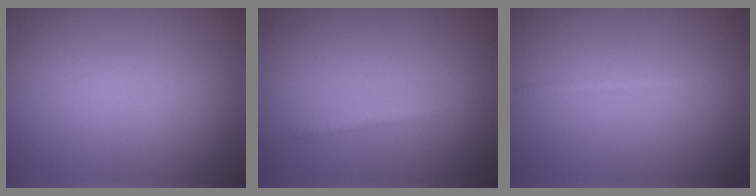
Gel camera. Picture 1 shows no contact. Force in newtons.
{"total": 0.7, "press": 0.7, "slide": 0.1}
{"total": 0.7, "press": 0.7, "slide": 0.1}